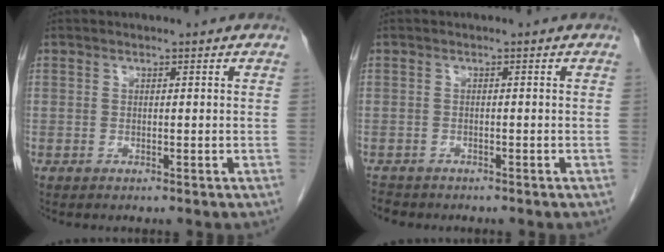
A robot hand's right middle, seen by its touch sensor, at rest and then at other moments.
{"total": 2.2, "force": [-2.0, 1.0, 0.2], "torque": [-0.009, -0.003, -0.031]}